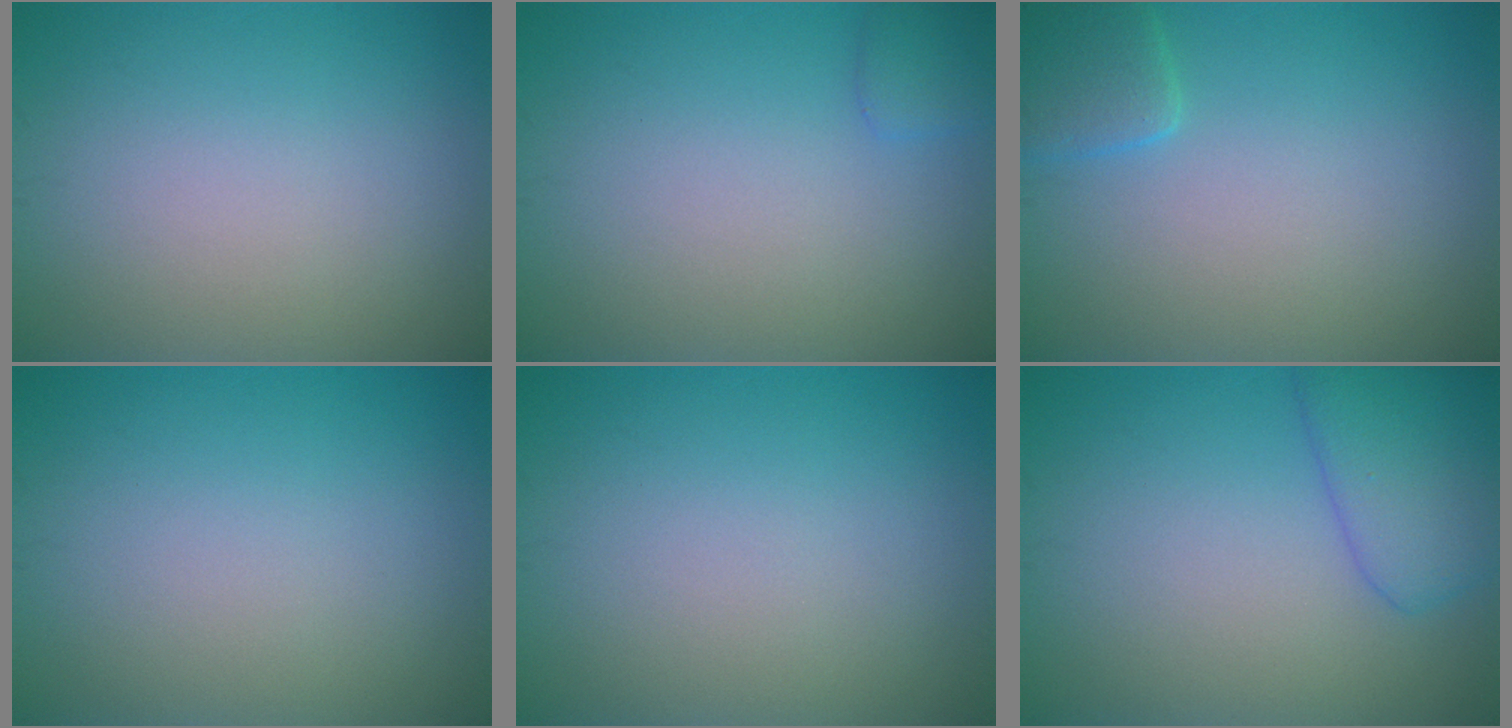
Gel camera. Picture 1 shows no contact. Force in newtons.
{"total": 1.3, "press": 1.3, "slide": 0.1}
{"total": 2.4, "press": 2.4, "slide": 0.1}
{"total": 0.0}
{"total": 0.0}
{"total": 4.2, "press": 4.2, "slide": 0.3}